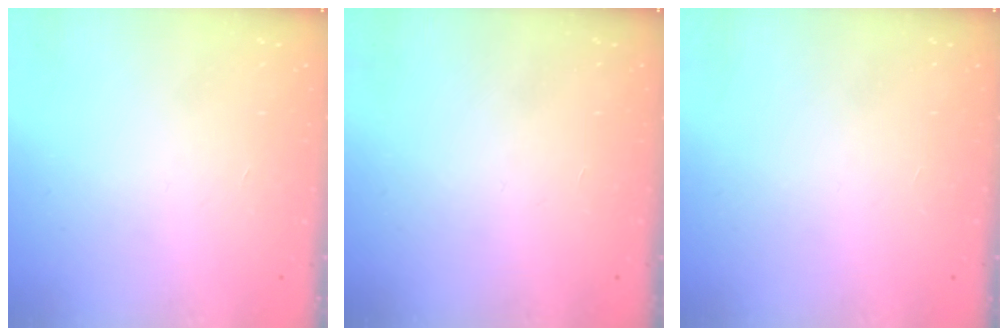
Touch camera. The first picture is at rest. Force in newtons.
{"total": 0.0}
{"total": 0.0}